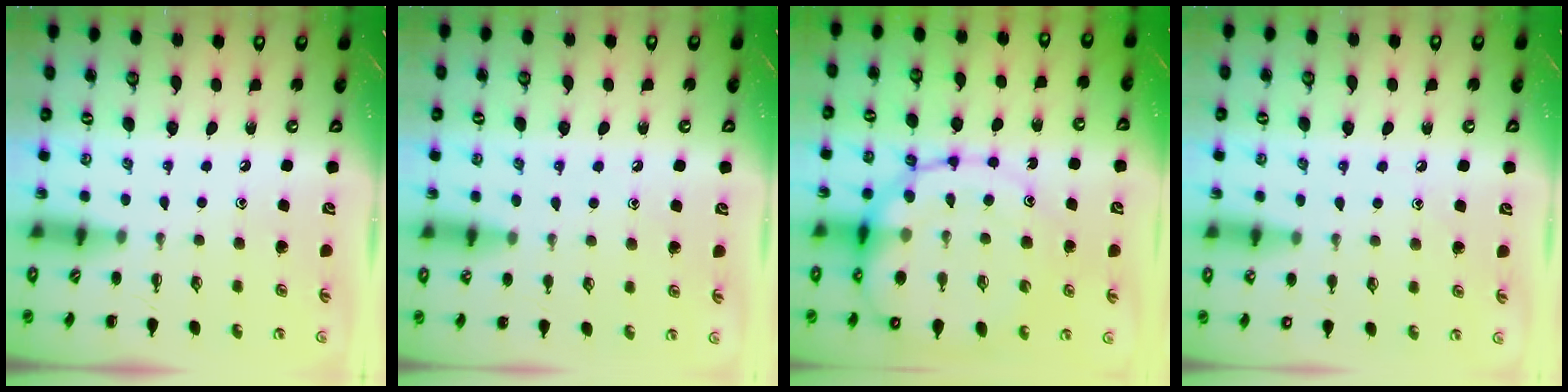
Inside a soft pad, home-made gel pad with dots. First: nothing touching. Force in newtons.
{"total": 6.6, "press": 6.3, "slide": 2.1}
{"total": 20.6, "press": 20.3, "slide": 3.6}
{"total": 8.3, "press": 8.0, "slide": 2.3}